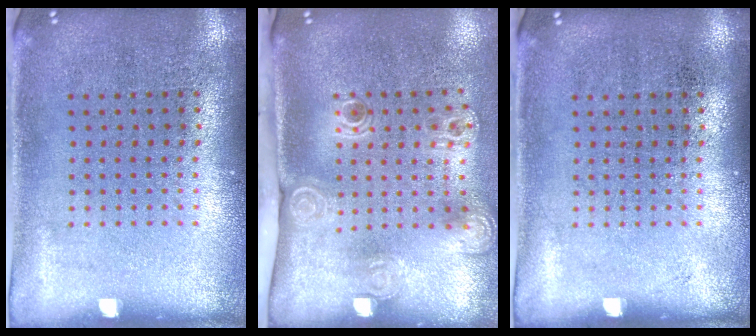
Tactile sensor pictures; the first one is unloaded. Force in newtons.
{"total": 2.2, "press": 1.5, "slide": 1.6}
{"total": 0.0}